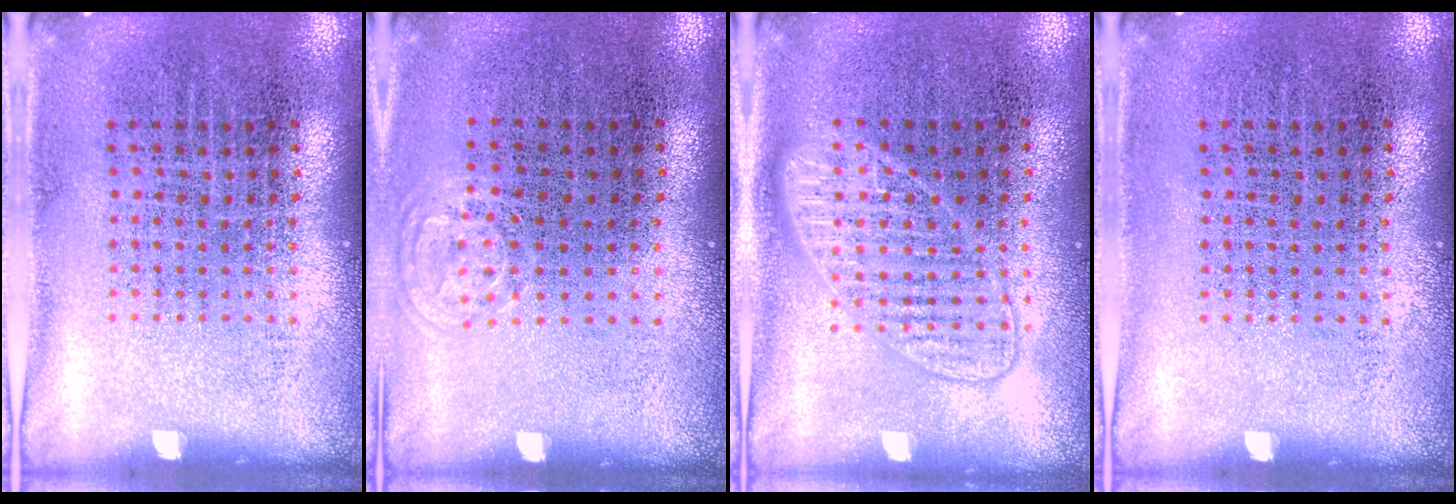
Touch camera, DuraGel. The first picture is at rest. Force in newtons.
{"total": 0.5, "press": 0.5, "slide": 0.1}
{"total": 2.5, "press": 2.4, "slide": 0.4}
{"total": 0.0}